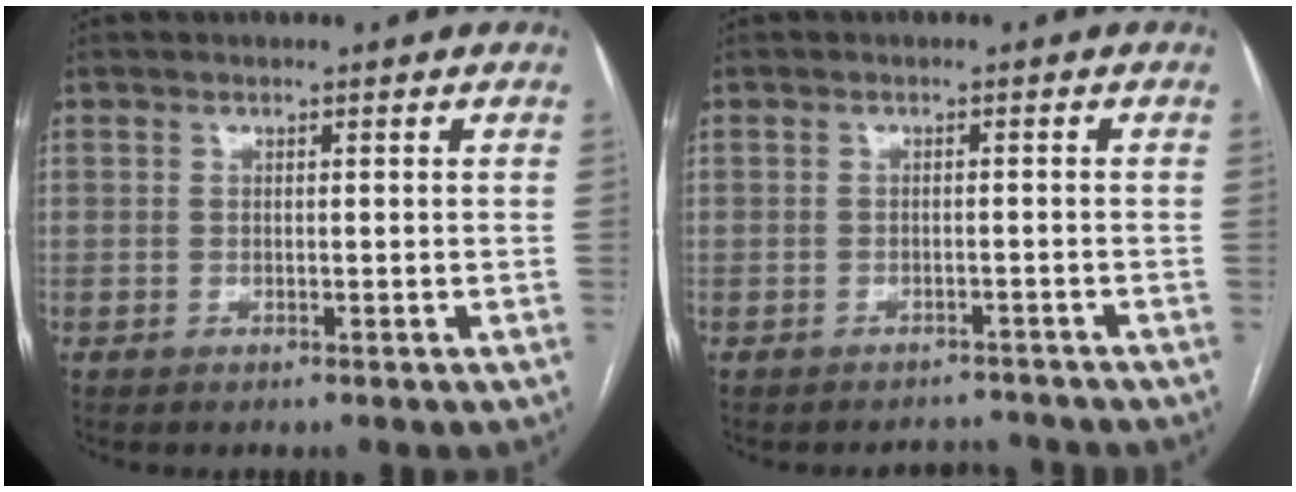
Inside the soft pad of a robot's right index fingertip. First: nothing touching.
{"total": 2.9, "force": [-2.7, 0.7, -0.6], "torque": [0.008, 0.000, -0.035]}